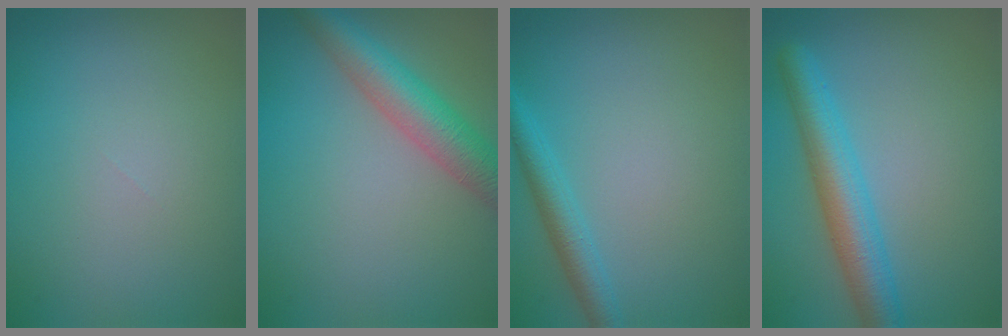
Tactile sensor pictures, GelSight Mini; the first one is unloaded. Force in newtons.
{"total": 5.4, "press": 5.4, "slide": 0.3}
{"total": 2.7, "press": 2.7, "slide": 0.2}
{"total": 5.0, "press": 5.0, "slide": 0.1}